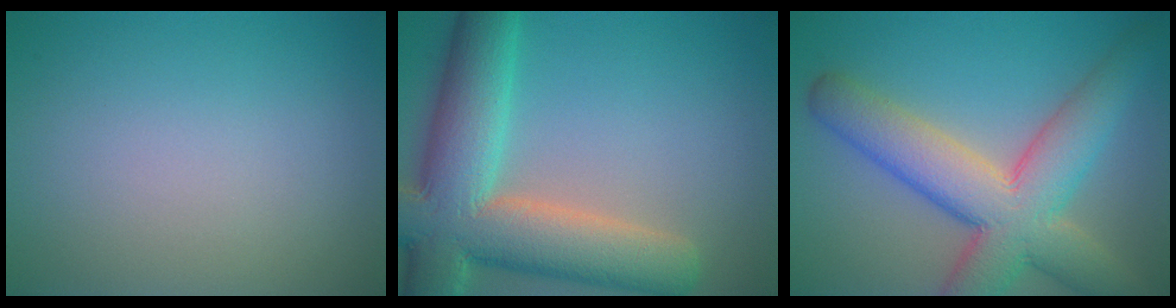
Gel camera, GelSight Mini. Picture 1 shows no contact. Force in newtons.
{"total": 12.0, "press": 11.9, "slide": 1.0}
{"total": 9.6, "press": 9.6, "slide": 0.8}